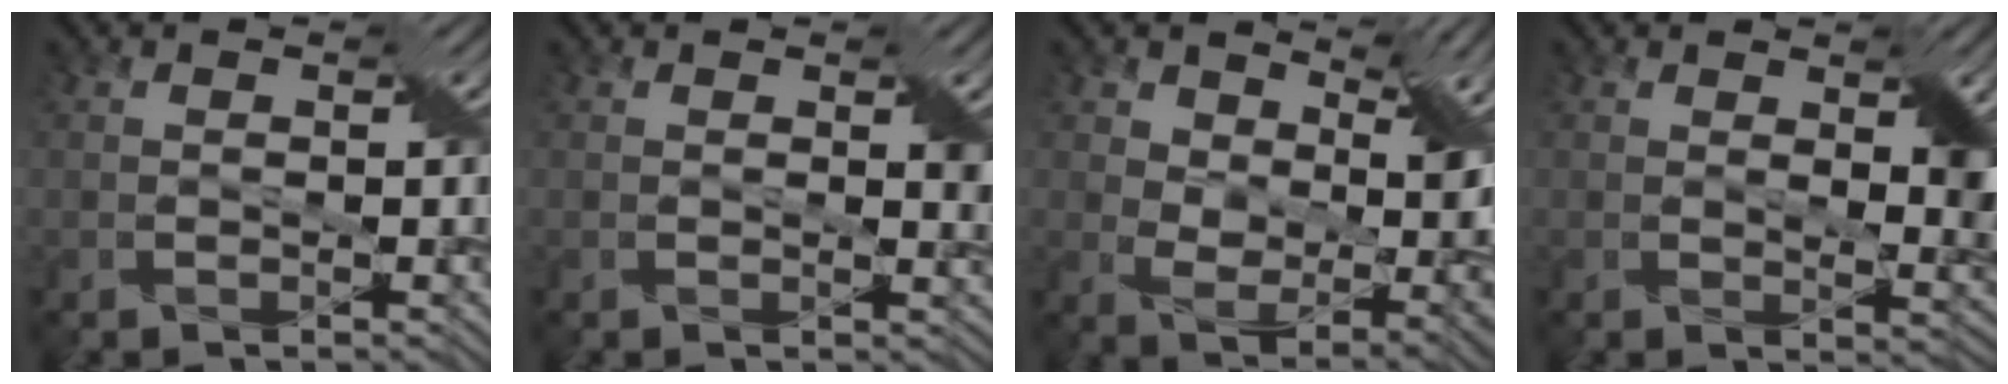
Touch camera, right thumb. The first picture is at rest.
{"total": 1.1, "force": [0.5, 0.3, 1.0], "torque": [-0.012, -0.001, 0.009]}
{"total": 7.2, "force": [4.2, 3.8, 4.5], "torque": [-0.086, -0.010, 0.078]}
{"total": 3.8, "force": [1.5, 1.4, 3.2], "torque": [-0.051, -0.006, 0.030]}